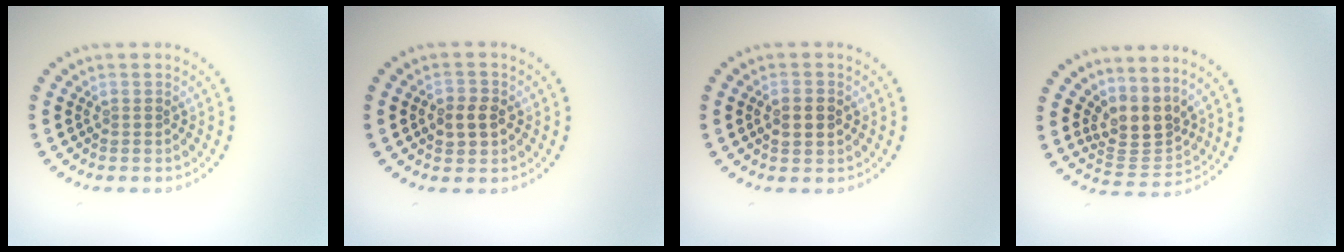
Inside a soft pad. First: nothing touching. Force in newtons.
{"total": 2.4, "press": 2.4, "slide": 0.3}
{"total": 2.9, "press": 2.9, "slide": 0.2}
{"total": 3.7, "press": 2.7, "slide": 2.5}